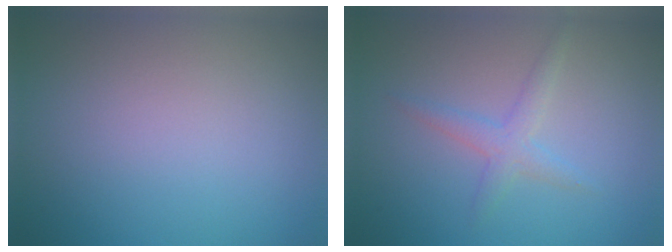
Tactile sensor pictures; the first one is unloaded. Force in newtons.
{"total": 2.0, "press": 2.0, "slide": 0.1}